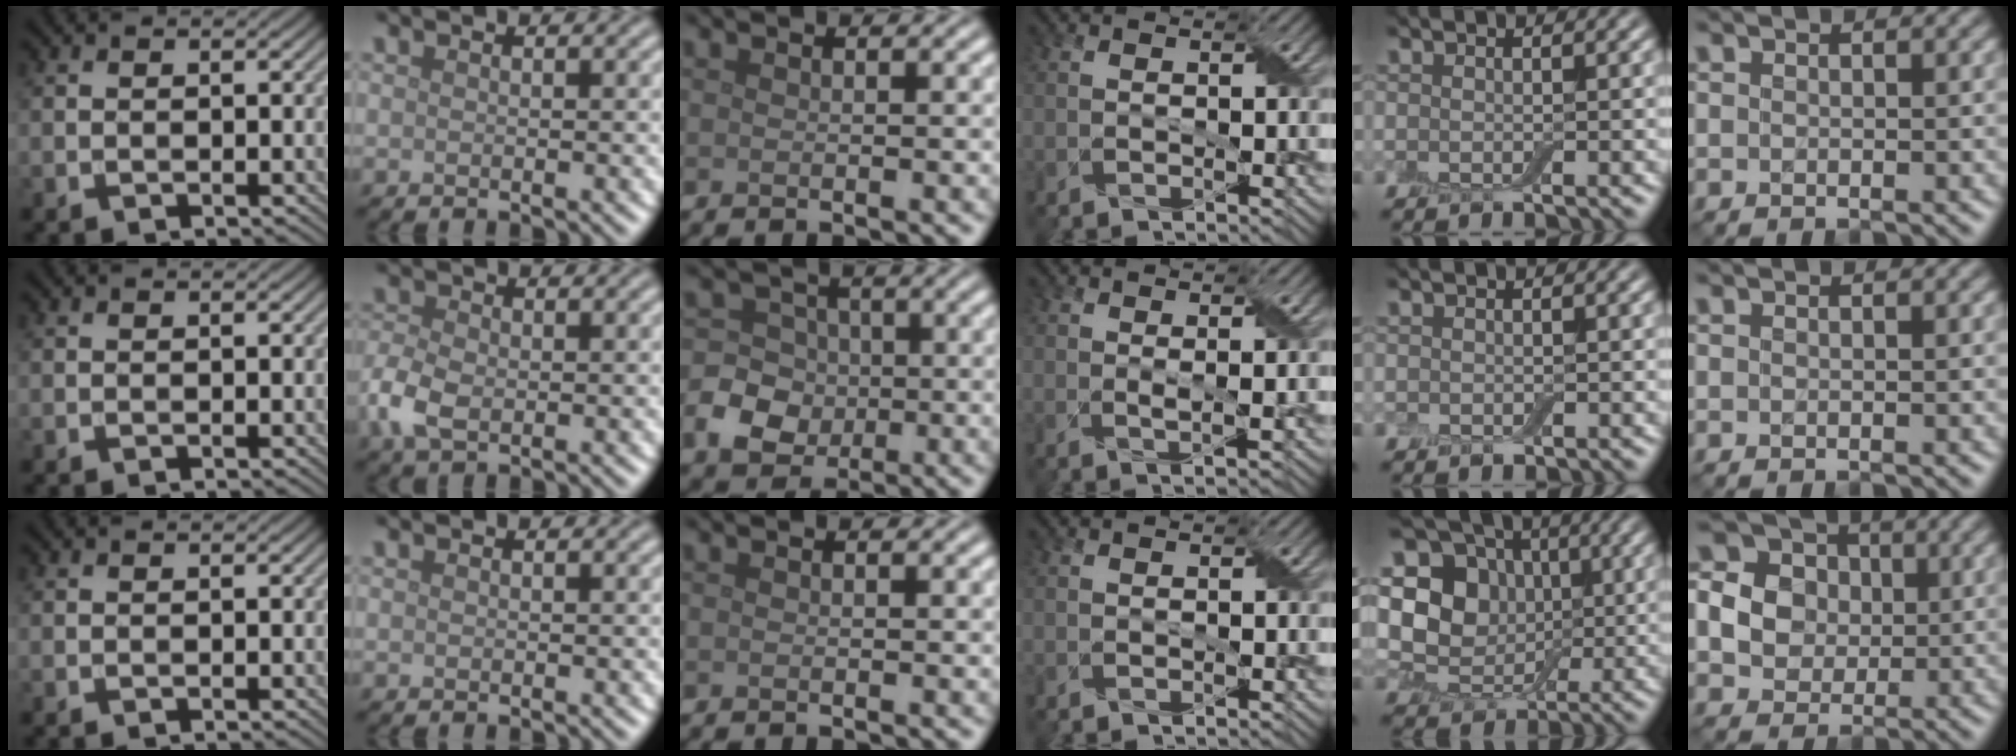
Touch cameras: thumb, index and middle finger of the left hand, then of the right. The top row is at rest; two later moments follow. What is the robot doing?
{"motion": "fold", "object": "aluminum foil"}